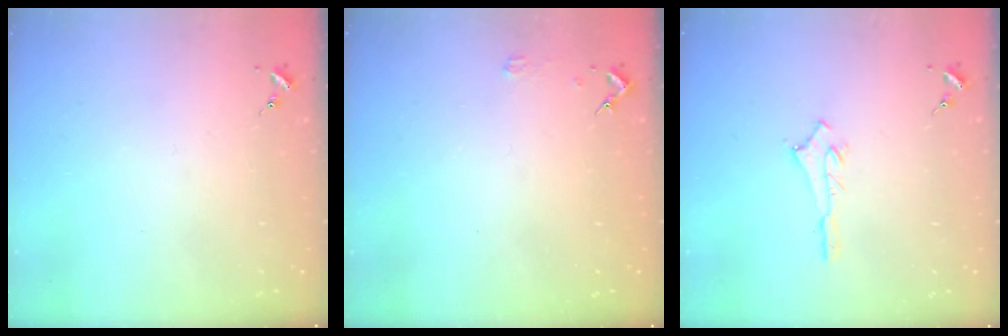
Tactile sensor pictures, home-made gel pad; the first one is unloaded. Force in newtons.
{"total": 2.0, "press": 2.0, "slide": 0.2}
{"total": 2.5, "press": 2.5, "slide": 0.2}